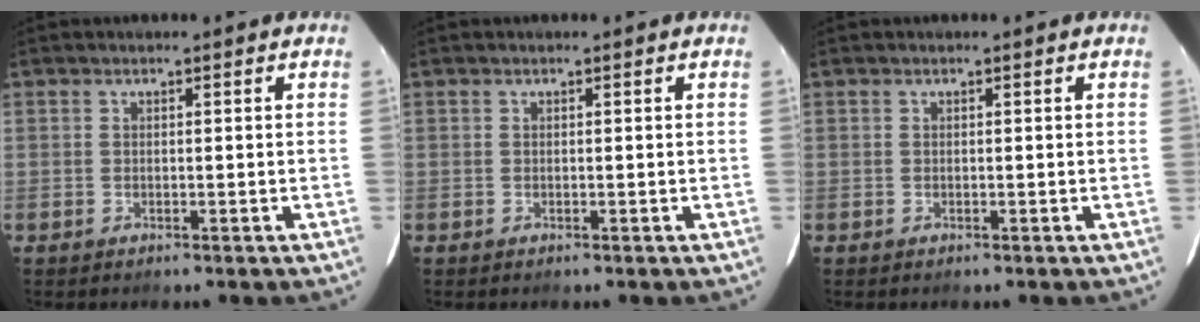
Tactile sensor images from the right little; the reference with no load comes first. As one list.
[{"total": 0.0}, {"total": 0.0}]